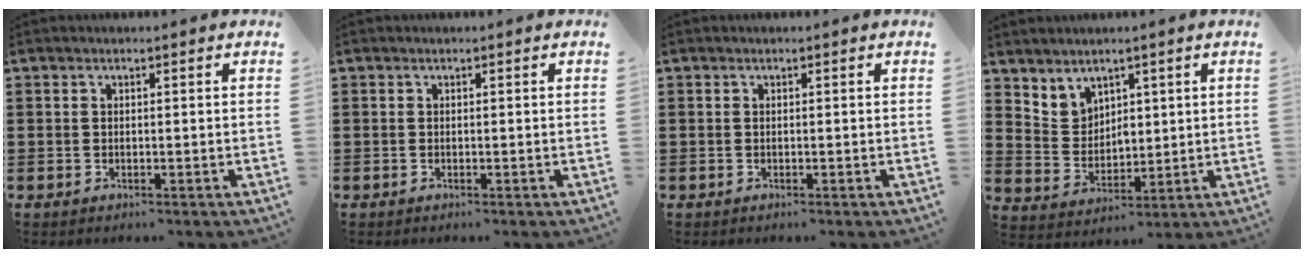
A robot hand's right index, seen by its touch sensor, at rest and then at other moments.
{"total": 0.0}
{"total": 0.0}
{"total": 4.5, "force": [3.2, 3.1, 0.3], "torque": [-0.026, -0.001, 0.062]}